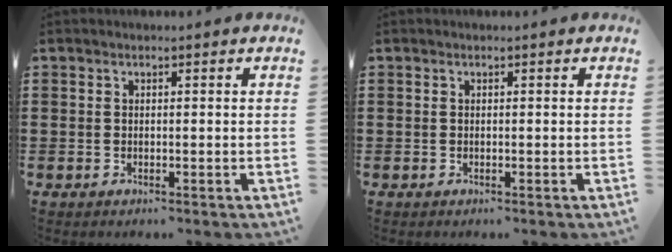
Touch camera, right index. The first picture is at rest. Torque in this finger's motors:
{"motor_torque": [0.00, 0.00, 0.00, 0.00]}